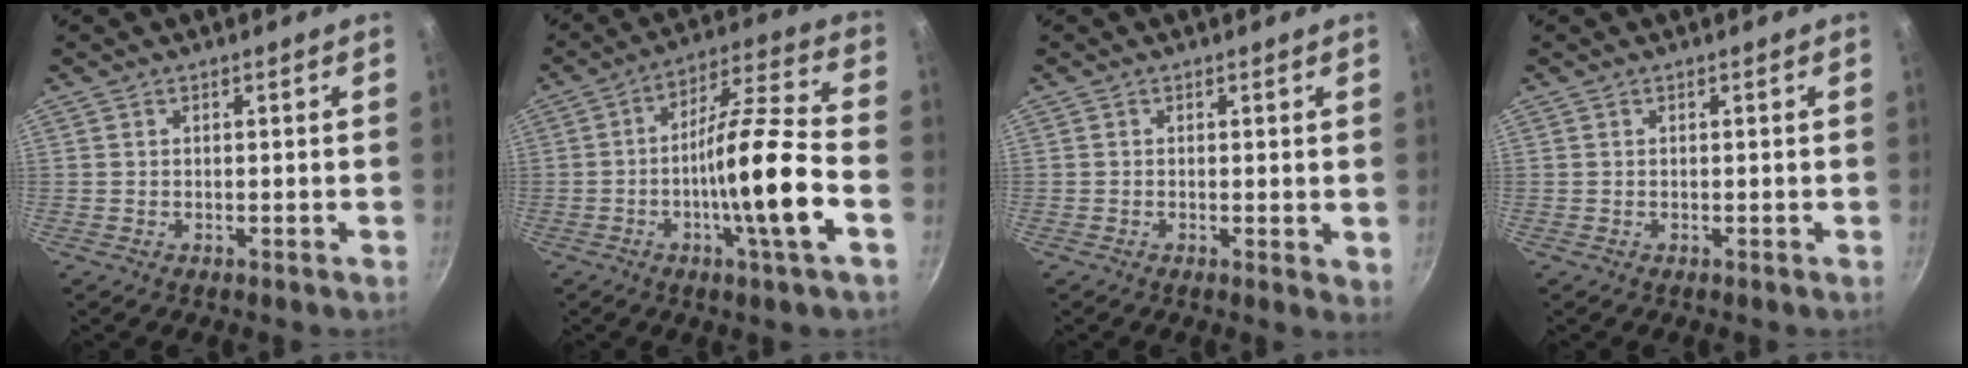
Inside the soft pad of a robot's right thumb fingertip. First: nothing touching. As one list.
[{"total": 16.8, "force": [-4.6, 1.8, 16.1], "torque": [-0.258, 0.037, -0.086]}, {"total": 2.5, "force": [0.1, 1.0, 2.3], "torque": [-0.027, -0.007, -0.001]}, {"total": 0.0}]